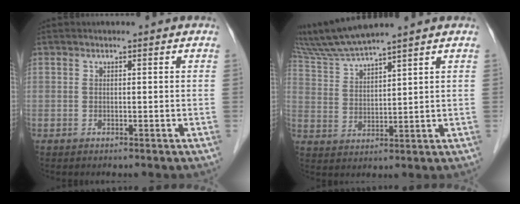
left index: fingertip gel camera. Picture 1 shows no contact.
{"total": 7.7, "force": [7.1, -1.5, 2.6], "torque": [-0.068, 0.004, 0.148]}